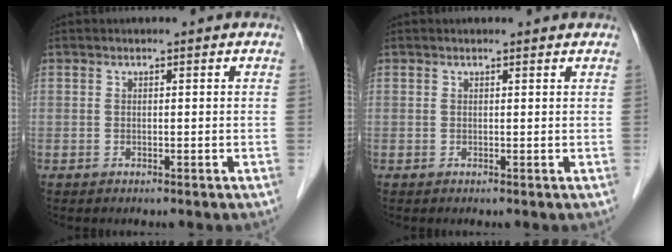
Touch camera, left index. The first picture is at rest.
{"total": 1.6, "force": [1.6, 0.4, 0.2], "torque": [-0.013, 0.005, 0.013]}